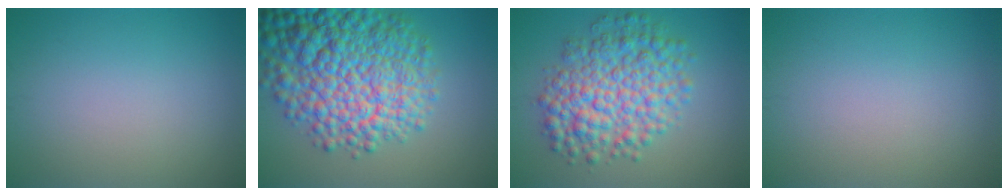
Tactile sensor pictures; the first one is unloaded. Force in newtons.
{"total": 13.4, "press": 13.4, "slide": 0.4}
{"total": 7.7, "press": 7.7, "slide": 0.1}
{"total": 0.0}